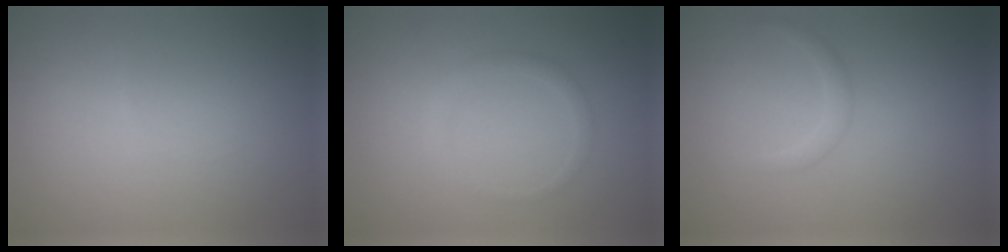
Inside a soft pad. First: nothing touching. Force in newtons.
{"total": 1.2, "press": 1.2, "slide": 0.0}
{"total": 1.0, "press": 1.0, "slide": 0.1}